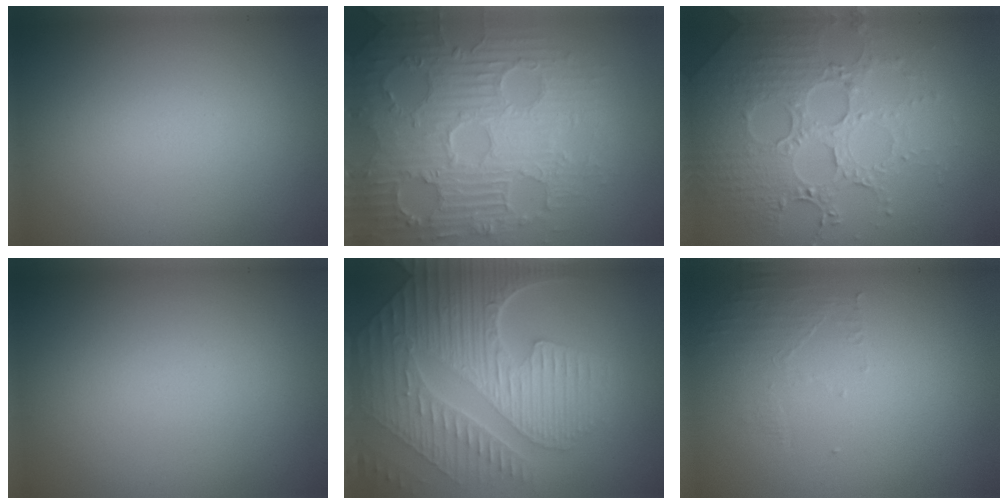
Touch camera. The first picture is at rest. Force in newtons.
{"total": 9.1, "press": 6.7, "slide": 6.2}
{"total": 6.7, "press": 5.2, "slide": 4.2}
{"total": 0.0}
{"total": 9.1, "press": 6.1, "slide": 6.7}
{"total": 1.5, "press": 0.5, "slide": 1.4}